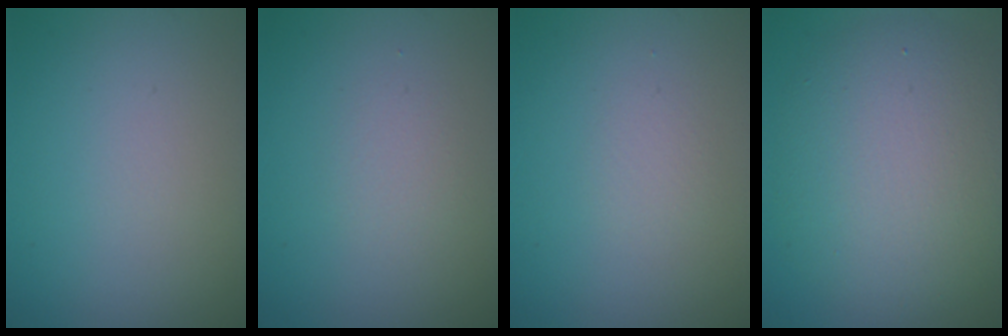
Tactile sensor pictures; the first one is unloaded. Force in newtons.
{"total": 1.2, "press": 1.2, "slide": 0.1}
{"total": 0.7, "press": 0.7, "slide": 0.0}
{"total": 7.8, "press": 7.8, "slide": 0.1}